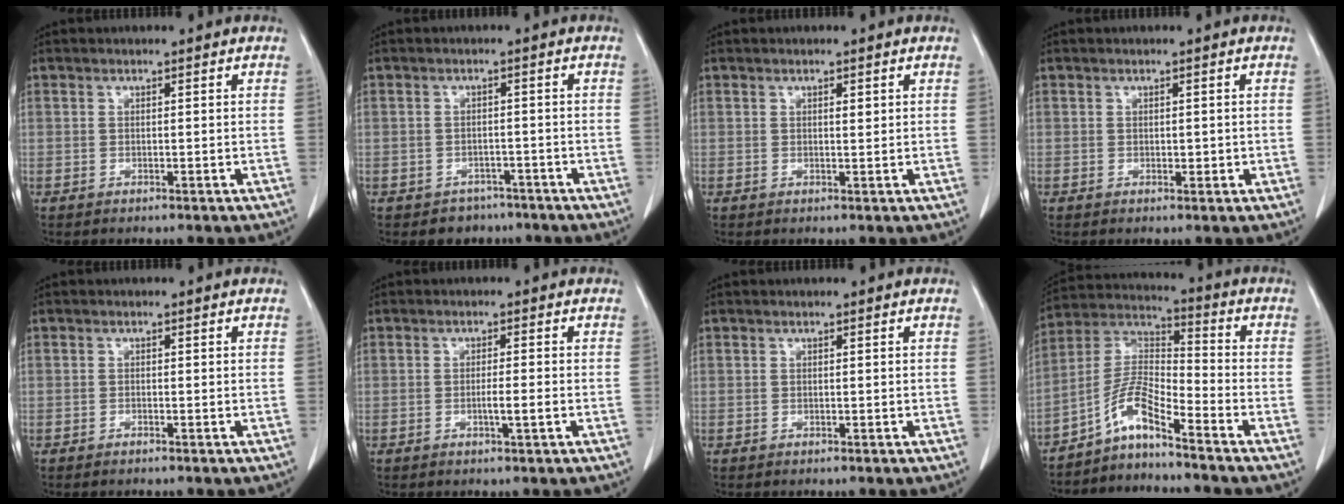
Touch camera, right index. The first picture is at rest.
{"total": 3.7, "force": [-2.7, 2.5, 0.1], "torque": [-0.002, 0.012, -0.035]}
{"total": 1.0, "force": [0.4, 0.3, 0.8], "torque": [-0.015, -0.001, 0.006]}
{"total": 1.2, "force": [-0.1, 0.8, 0.9], "torque": [-0.008, 0.000, 0.000]}
{"total": 0.6, "force": [-0.5, 0.0, 0.3], "torque": [-0.009, -0.001, -0.009]}
{"total": 2.3, "force": [-0.7, -0.2, 2.2], "torque": [-0.040, -0.002, -0.014]}
{"total": 0.0}
{"total": 7.6, "force": [-5.6, 0.7, 5.1], "torque": [-0.110, 0.017, -0.112]}